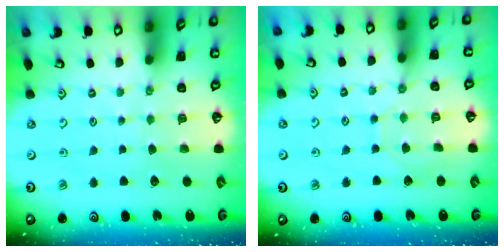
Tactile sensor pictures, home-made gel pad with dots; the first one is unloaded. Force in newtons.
{"total": 6.3, "press": 6.3, "slide": 0.7}